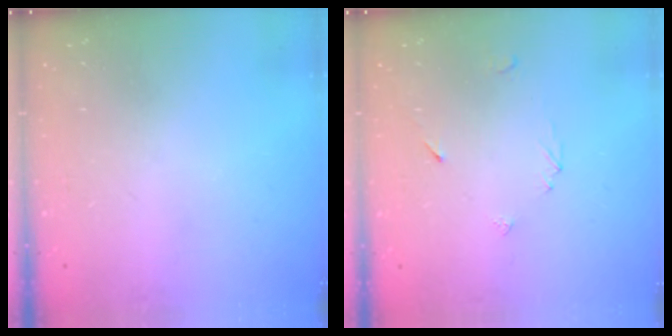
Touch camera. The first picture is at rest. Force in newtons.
{"total": 2.3, "press": 2.3, "slide": 0.2}